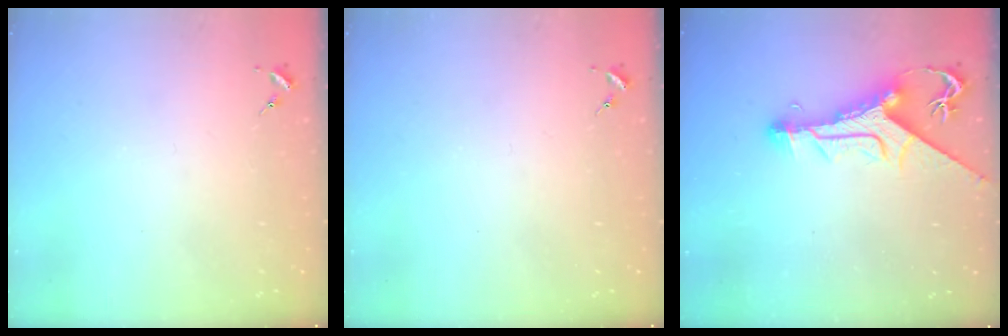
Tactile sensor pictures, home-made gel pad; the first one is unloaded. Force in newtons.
{"total": 0.0}
{"total": 12.1, "press": 12.0, "slide": 1.2}